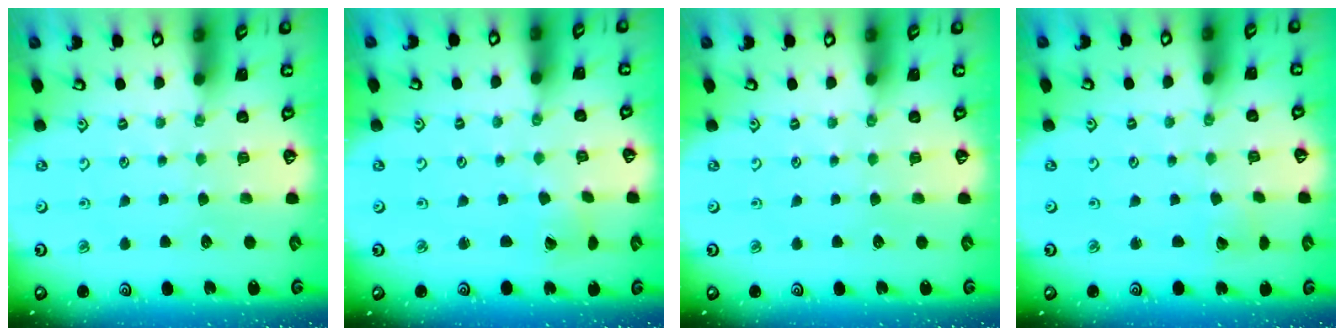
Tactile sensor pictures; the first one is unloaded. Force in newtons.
{"total": 2.1, "press": 2.1, "slide": 0.3}
{"total": 0.0}
{"total": 2.3, "press": 2.3, "slide": 0.1}